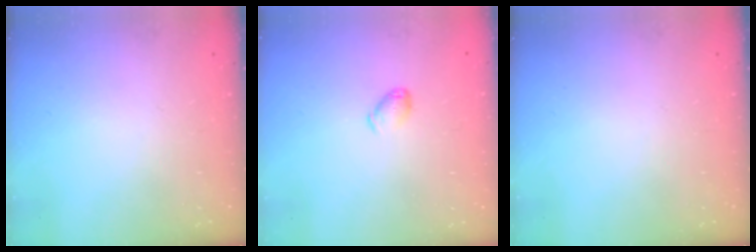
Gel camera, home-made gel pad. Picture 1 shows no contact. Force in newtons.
{"total": 5.1, "press": 5.0, "slide": 0.8}
{"total": 0.0}